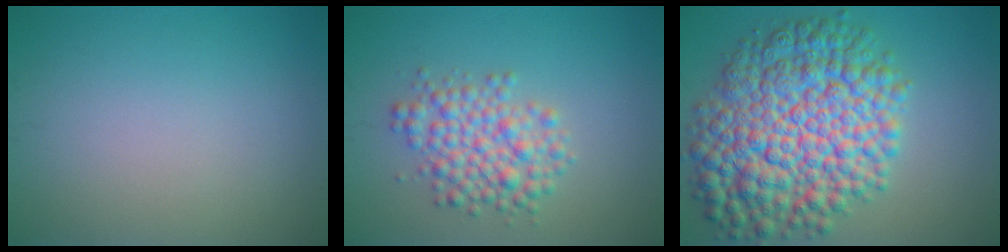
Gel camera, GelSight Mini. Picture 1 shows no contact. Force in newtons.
{"total": 4.4, "press": 4.3, "slide": 0.2}
{"total": 12.6, "press": 12.6, "slide": 0.2}